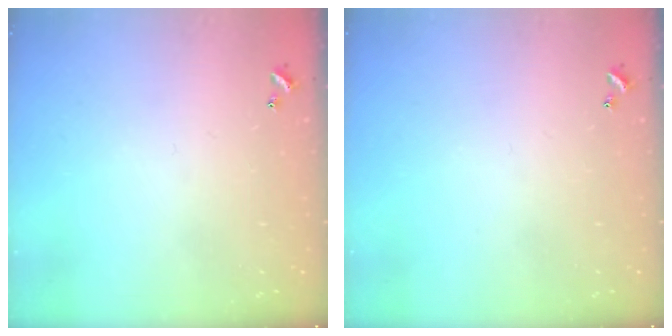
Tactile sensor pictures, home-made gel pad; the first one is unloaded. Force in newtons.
{"total": 0.0}